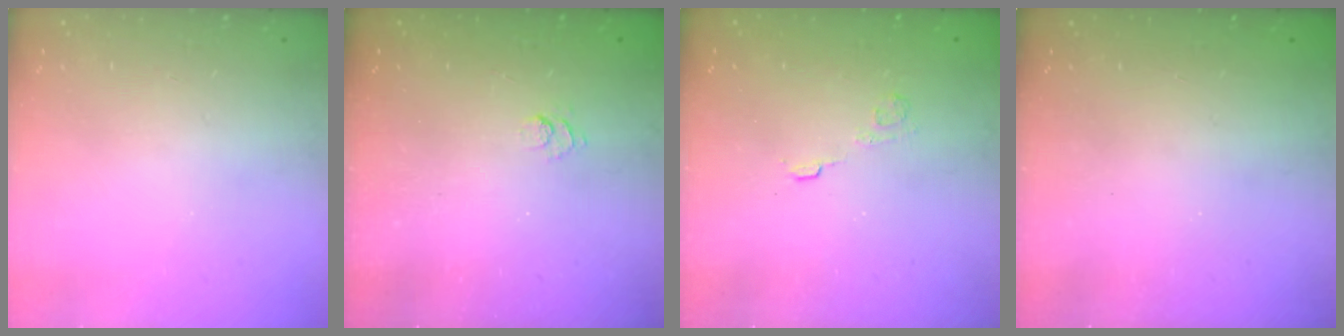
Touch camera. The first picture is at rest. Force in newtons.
{"total": 2.5, "press": 2.0, "slide": 1.4}
{"total": 2.7, "press": 2.3, "slide": 1.4}
{"total": 2.3, "press": 2.2, "slide": 0.8}